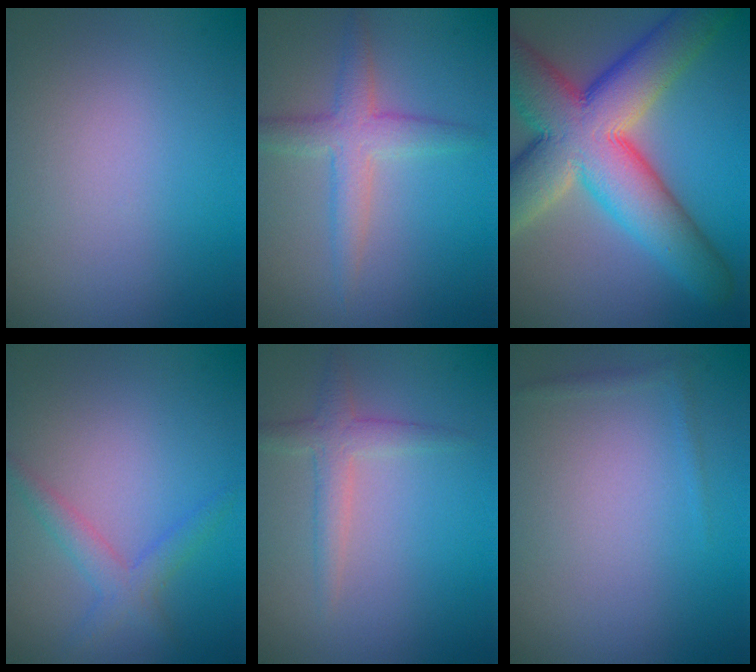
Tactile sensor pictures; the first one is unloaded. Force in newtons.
{"total": 3.3, "press": 3.3, "slide": 0.3}
{"total": 13.6, "press": 13.6, "slide": 0.5}
{"total": 2.2, "press": 2.2, "slide": 0.1}
{"total": 2.2, "press": 2.2, "slide": 0.1}
{"total": 0.6, "press": 0.6, "slide": 0.1}